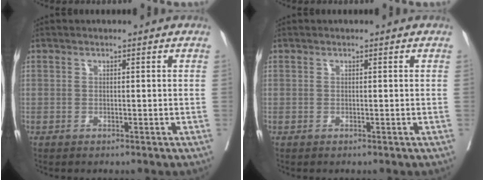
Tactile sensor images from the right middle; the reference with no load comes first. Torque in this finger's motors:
{"motor_torque": [0.00, 0.00, 0.00, -0.01]}